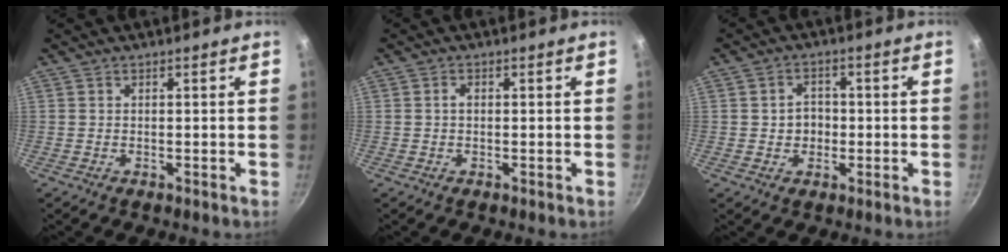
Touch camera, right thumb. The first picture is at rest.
{"total": 1.2, "force": [0.1, 0.7, 0.9], "torque": [-0.016, 0.005, 0.001]}
{"total": 4.3, "force": [-0.3, 3.7, 2.2], "torque": [-0.011, 0.010, -0.006]}